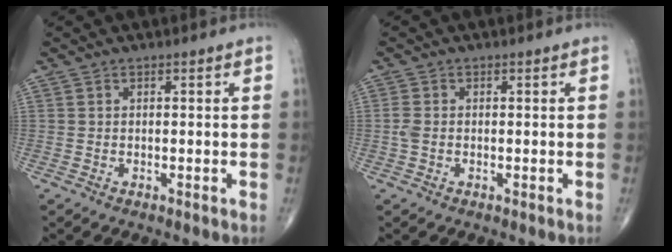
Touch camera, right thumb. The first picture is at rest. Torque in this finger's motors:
{"motor_torque": [0.46, 0.84, 0.28, -0.24, 0.01]}